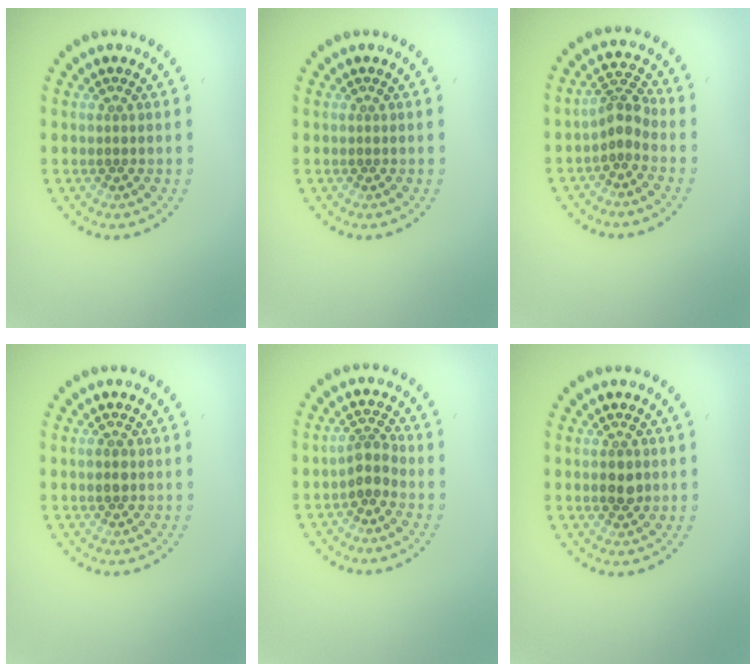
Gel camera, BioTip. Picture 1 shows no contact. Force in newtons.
{"total": 0.0}
{"total": 2.4, "press": 1.8, "slide": 1.5}
{"total": 1.2, "press": 1.2, "slide": 0.0}
{"total": 2.1, "press": 1.7, "slide": 1.3}
{"total": 2.0, "press": 2.0, "slide": 0.1}